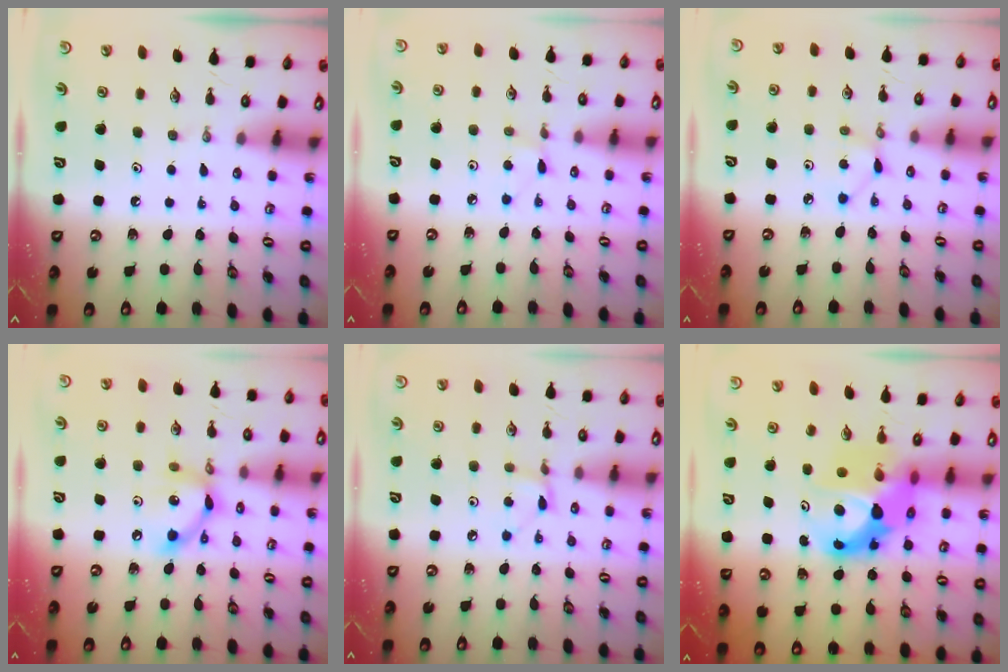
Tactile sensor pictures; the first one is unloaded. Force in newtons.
{"total": 3.1, "press": 3.1, "slide": 0.4}
{"total": 2.1, "press": 2.1, "slide": 0.1}
{"total": 10.6, "press": 10.6, "slide": 0.6}
{"total": 2.6, "press": 2.6, "slide": 0.1}
{"total": 11.9, "press": 11.9, "slide": 0.9}